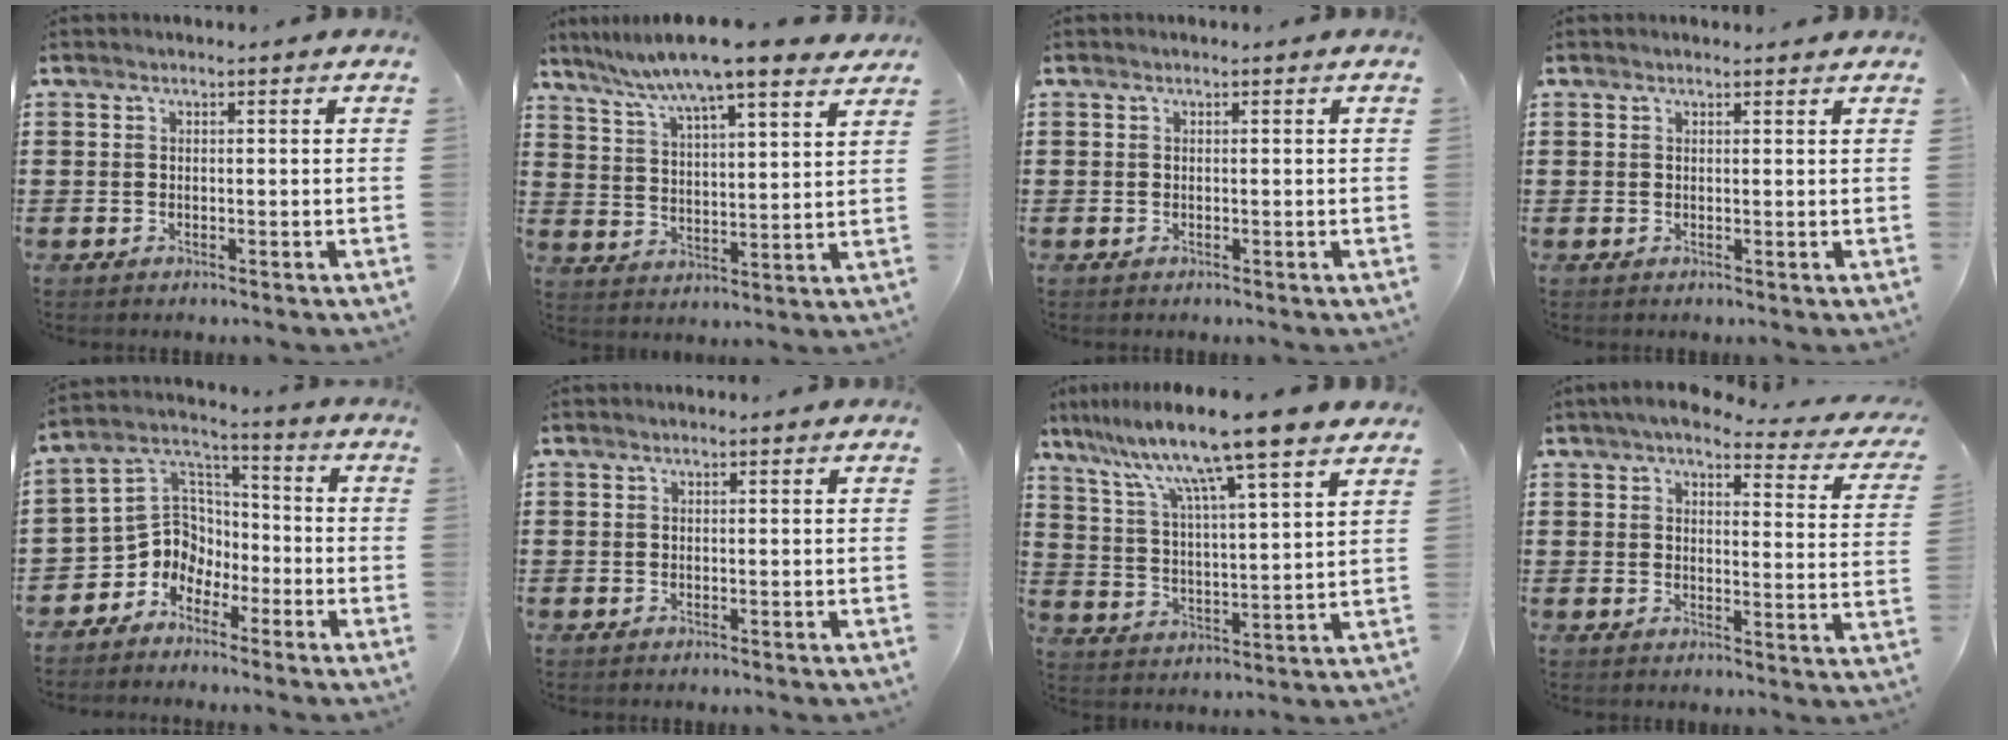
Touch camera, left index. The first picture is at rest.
{"total": 8.5, "force": [7.4, 0.0, 4.2], "torque": [-0.110, -0.033, 0.123]}
{"total": 0.0}
{"total": 0.6, "force": [0.5, 0.0, 0.2], "torque": [-0.004, -0.001, 0.012]}
{"total": 7.2, "force": [-3.5, 6.0, 1.9], "torque": [-0.075, -0.005, -0.075]}
{"total": 0.0}
{"total": 10.9, "force": [9.0, -0.8, 6.2], "torque": [-0.146, -0.060, 0.142]}
{"total": 5.4, "force": [4.5, 0.5, 2.9], "torque": [-0.066, -0.020, 0.075]}